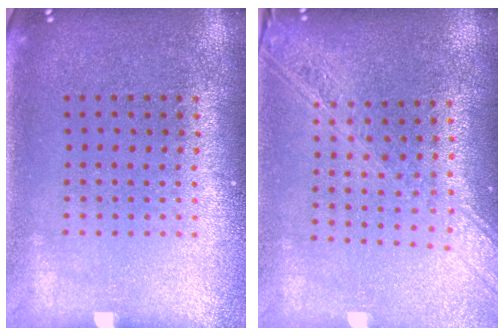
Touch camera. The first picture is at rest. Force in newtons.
{"total": 2.3, "press": 1.9, "slide": 1.2}